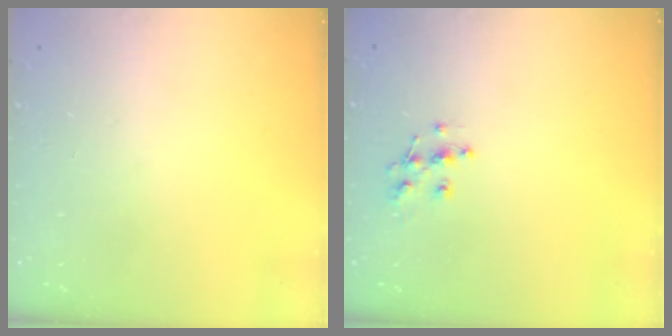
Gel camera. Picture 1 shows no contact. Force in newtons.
{"total": 7.8, "press": 7.7, "slide": 0.5}